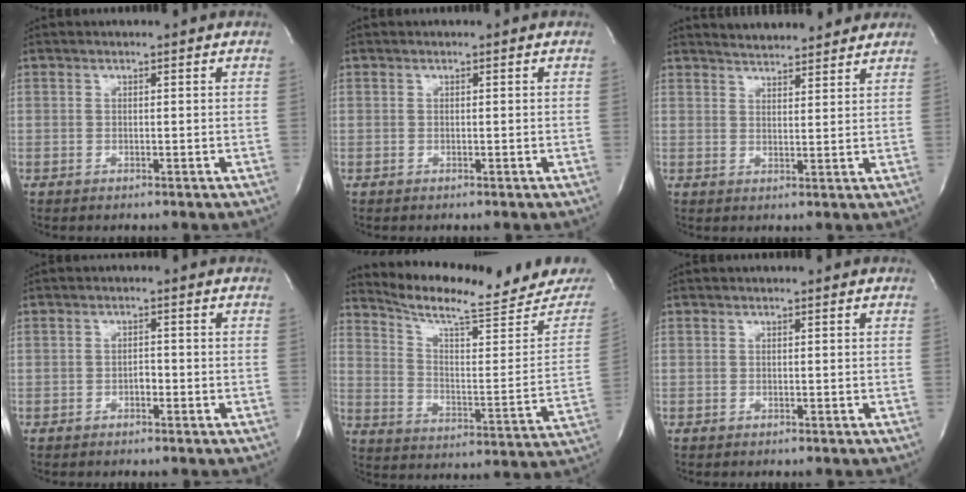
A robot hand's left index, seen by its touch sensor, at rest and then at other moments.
{"total": 0.0}
{"total": 8.7, "force": [8.2, 1.7, 2.6], "torque": [-0.040, 0.008, 0.106]}
{"total": 1.3, "force": [-0.8, 0.6, 0.8], "torque": [-0.012, 0.001, -0.015]}
{"total": 19.6, "force": [17.7, 3.1, 7.9], "torque": [-0.122, -0.039, 0.243]}
{"total": 0.0}